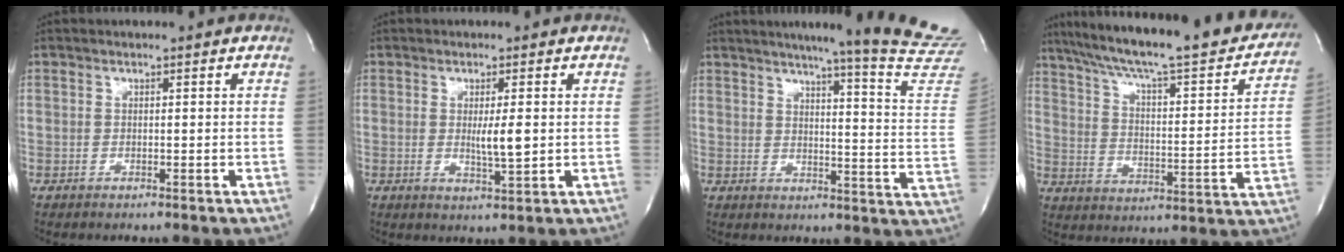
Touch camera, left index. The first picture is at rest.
{"total": 3.8, "force": [0.0, 0.4, 3.7], "torque": [-0.066, -0.011, 0.000]}
{"total": 21.1, "force": [18.7, -2.5, 9.5], "torque": [-0.136, -0.113, 0.215]}
{"total": 29.2, "force": [24.5, 4.3, 15.1], "torque": [-0.244, -0.027, 0.326]}